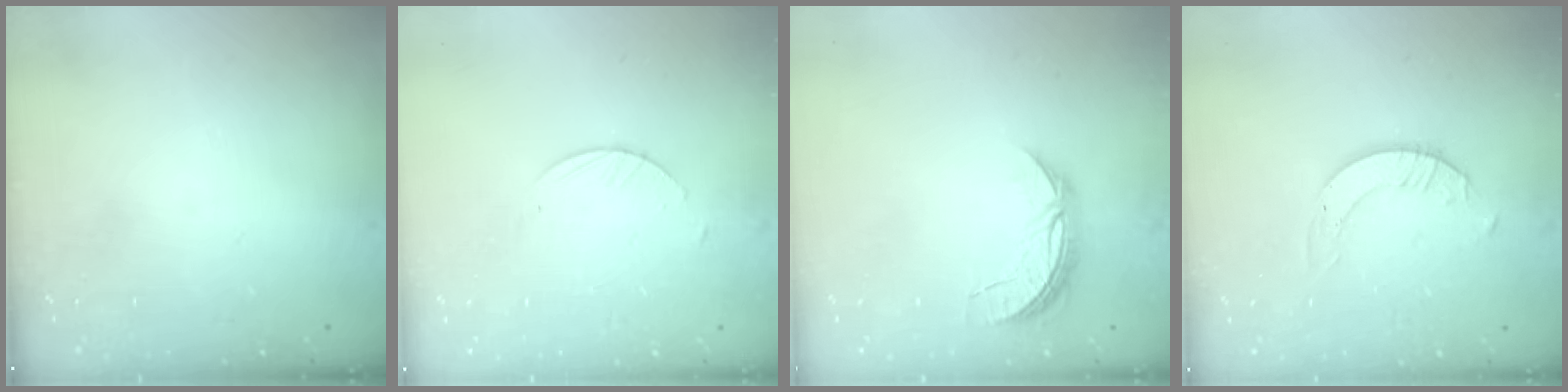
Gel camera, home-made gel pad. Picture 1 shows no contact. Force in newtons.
{"total": 2.1, "press": 2.1, "slide": 0.2}
{"total": 6.2, "press": 6.2, "slide": 0.5}
{"total": 2.7, "press": 2.7, "slide": 0.2}